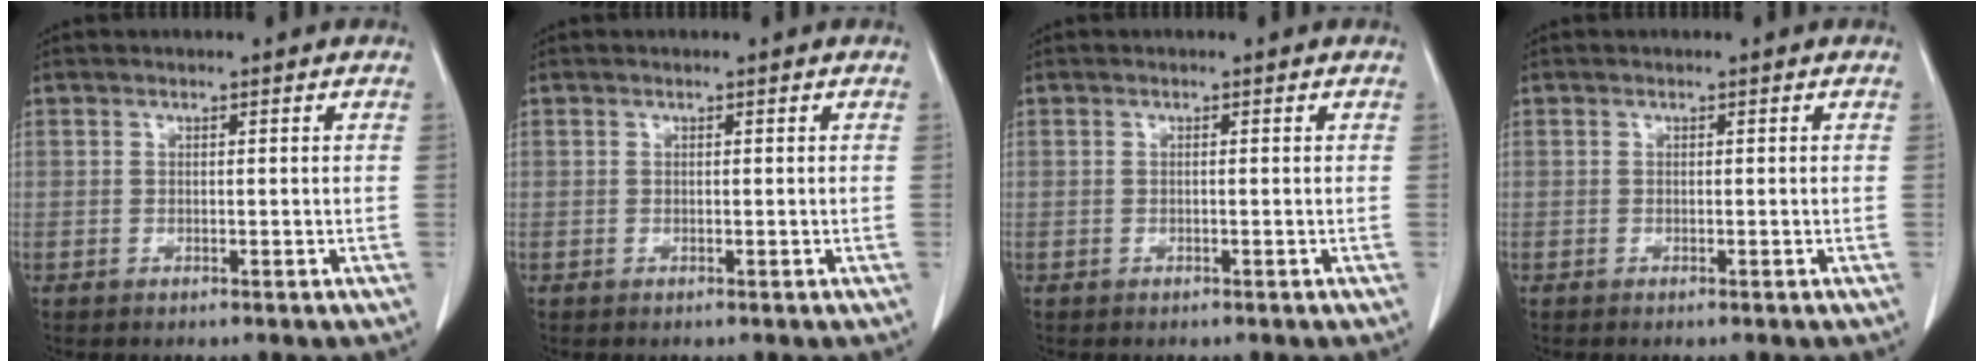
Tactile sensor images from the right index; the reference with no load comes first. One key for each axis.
{"total": 0.0}
{"total": 0.0}
{"total": 0.0}